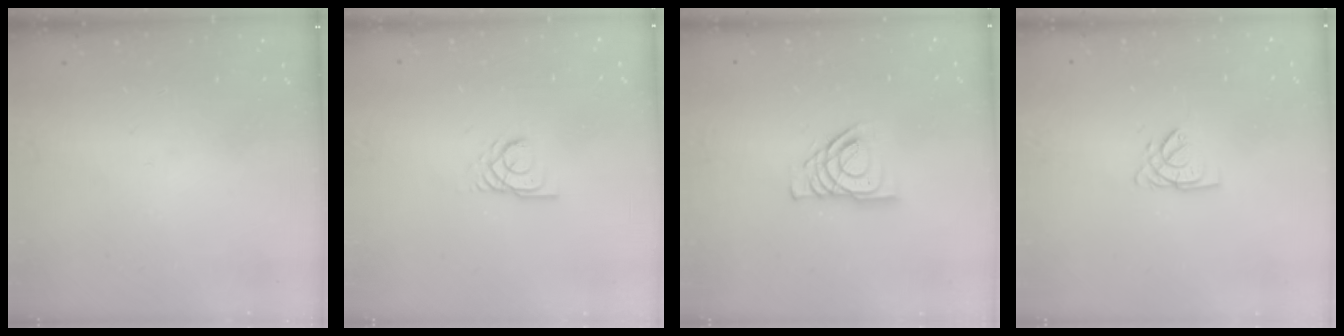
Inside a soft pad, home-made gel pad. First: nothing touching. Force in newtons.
{"total": 2.8, "press": 2.8, "slide": 0.1}
{"total": 11.3, "press": 11.1, "slide": 1.6}
{"total": 2.7, "press": 2.7, "slide": 0.3}